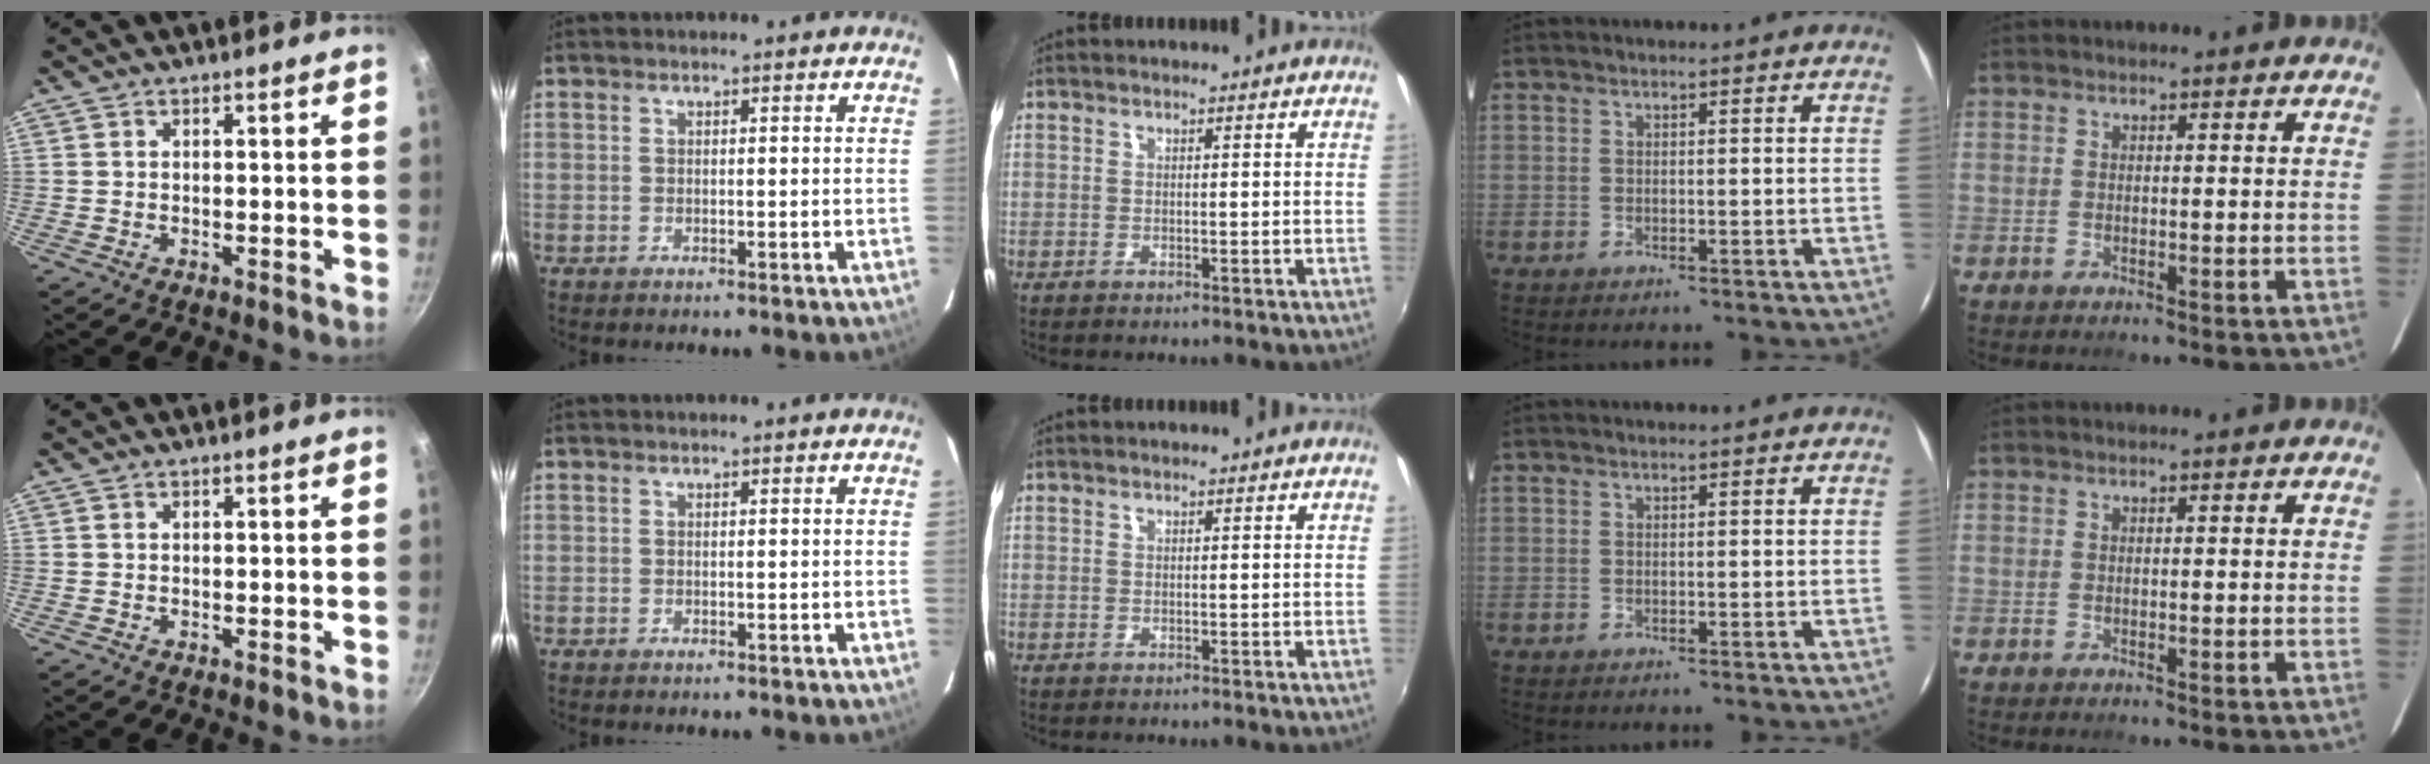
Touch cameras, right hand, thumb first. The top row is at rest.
{}